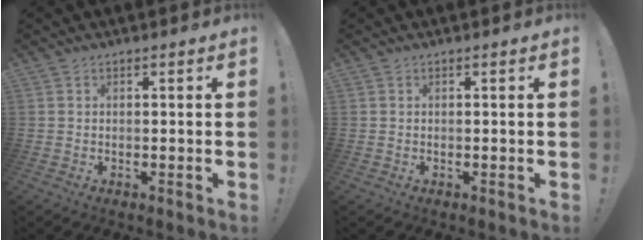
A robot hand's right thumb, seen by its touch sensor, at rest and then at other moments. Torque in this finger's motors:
{"motor_torque": [-0.03, 0.03, 0.08, -0.02, 0.04]}